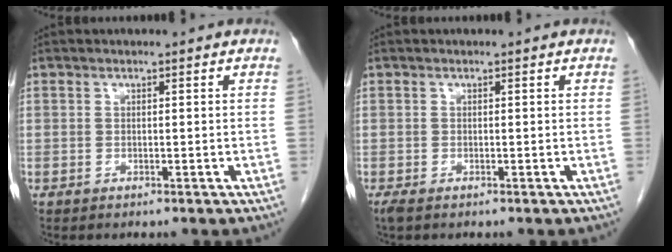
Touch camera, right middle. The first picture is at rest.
{"total": 1.3, "force": [-1.0, 0.5, 0.8], "torque": [-0.017, -0.005, -0.015]}